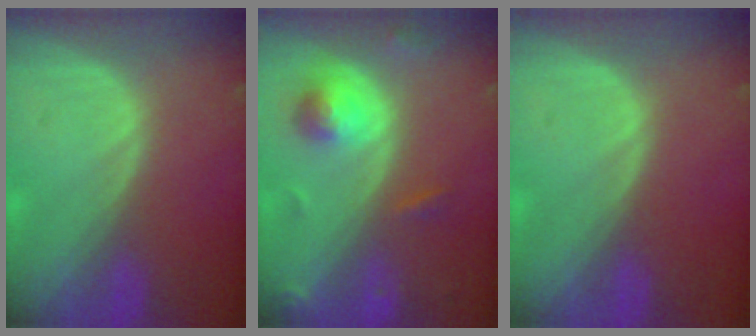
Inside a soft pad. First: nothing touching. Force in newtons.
{"total": 5.4, "press": 5.0, "slide": 2.0}
{"total": 0.0}